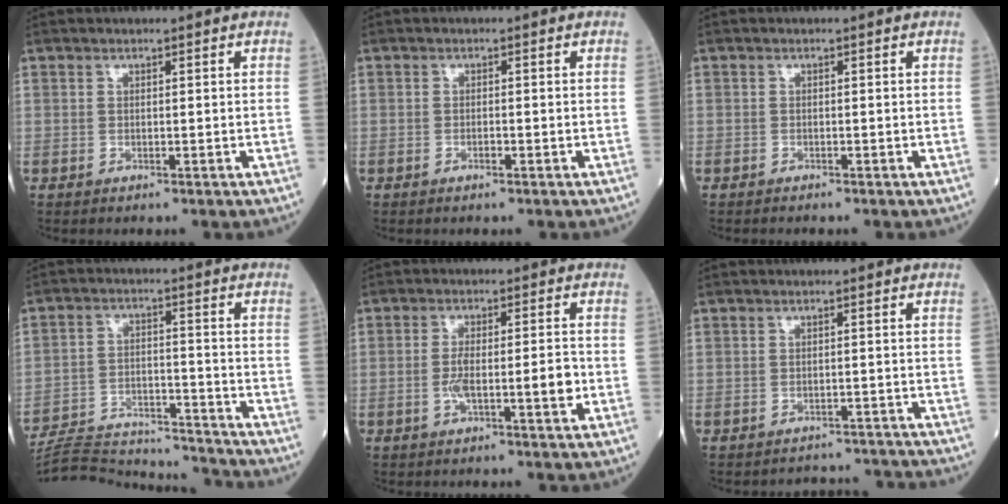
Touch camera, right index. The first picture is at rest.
{"total": 0.9, "force": [-0.5, 0.2, 0.8], "torque": [-0.016, 0.000, -0.009]}
{"total": 0.0}
{"total": 17.1, "force": [-16.8, 1.6, 3.0], "torque": [-0.068, 0.012, -0.252]}
{"total": 6.3, "force": [-1.4, 1.1, 6.0], "torque": [-0.107, 0.007, -0.023]}
{"total": 5.1, "force": [-5.0, 0.8, -0.8], "torque": [0.013, 0.014, -0.055]}